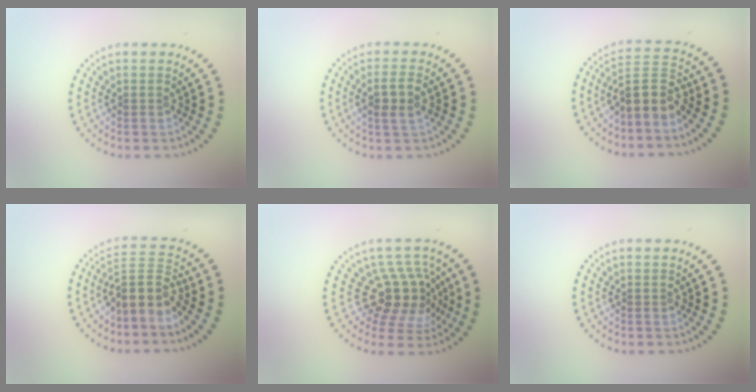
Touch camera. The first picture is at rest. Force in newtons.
{"total": 2.2, "press": 2.1, "slide": 0.7}
{"total": 3.8, "press": 3.5, "slide": 1.6}
{"total": 3.5, "press": 2.7, "slide": 2.3}
{"total": 4.7, "press": 3.5, "slide": 3.1}
{"total": 0.0}